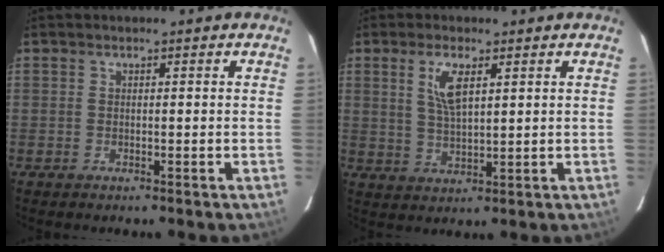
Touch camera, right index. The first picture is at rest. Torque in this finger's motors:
{"motor_torque": [0.58, 0.55, 0.30, 0.07]}